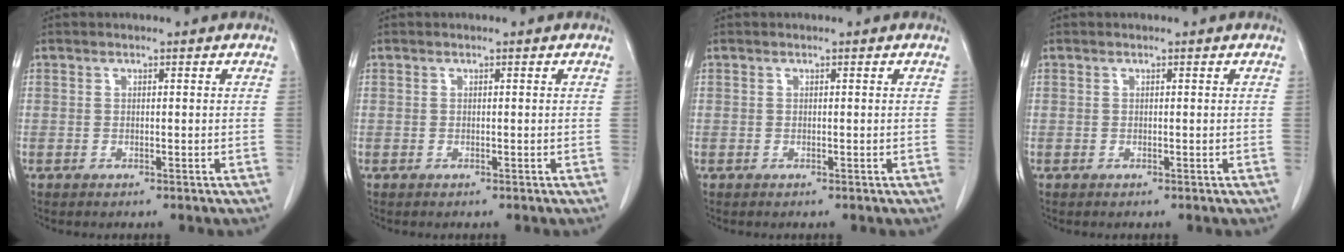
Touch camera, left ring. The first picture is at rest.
{"total": 0.0}
{"total": 0.0}
{"total": 0.0}